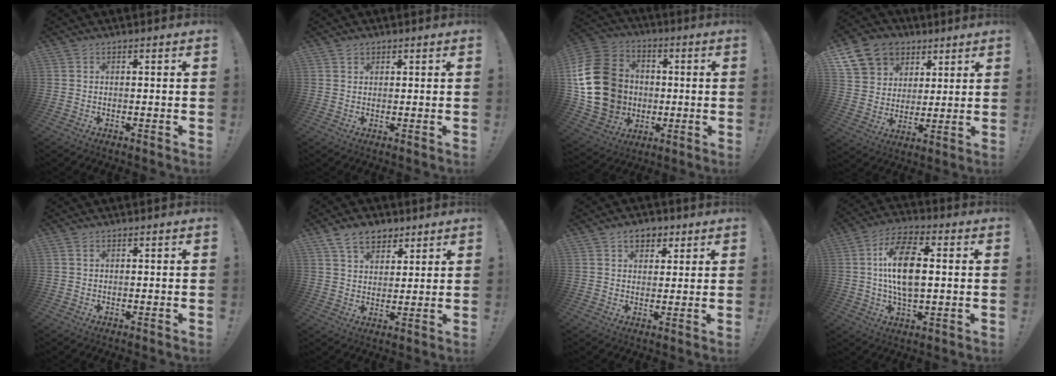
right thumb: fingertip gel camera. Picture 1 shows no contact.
{"total": 1.4, "force": [1.0, 1.0, 0.2], "torque": [0.004, -0.003, 0.018]}
{"total": 21.2, "force": [0.4, 17.8, 11.4], "torque": [-0.201, 0.013, 0.034]}
{"total": 14.8, "force": [7.5, 11.5, 5.5], "torque": [-0.081, -0.041, 0.153]}
{"total": 0.9, "force": [0.6, 0.6, 0.4], "torque": [-0.003, -0.002, 0.010]}
{"total": 9.0, "force": [5.8, 5.8, 3.6], "torque": [-0.063, -0.021, 0.114]}
{"total": 5.6, "force": [2.9, 4.2, 2.3], "torque": [-0.022, -0.009, 0.050]}
{"total": 14.5, "force": [1.6, 7.5, 12.3], "torque": [-0.215, 0.004, 0.025]}